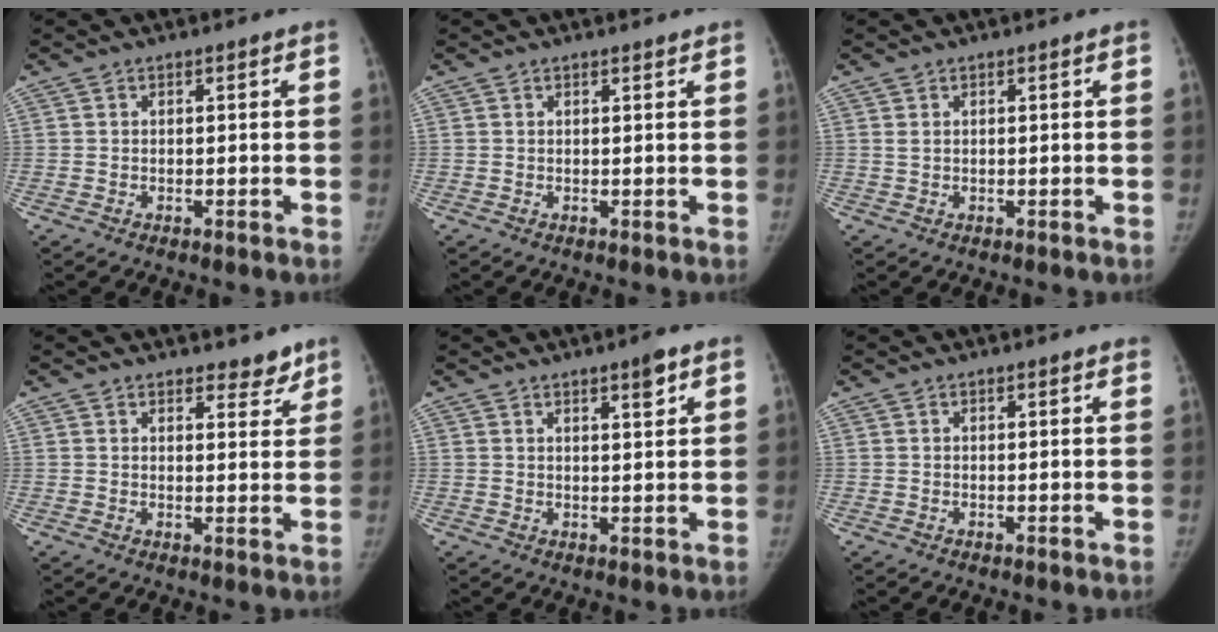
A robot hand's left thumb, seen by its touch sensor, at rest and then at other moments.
{"total": 0.7, "force": [0.6, 0.0, 0.2], "torque": [-0.005, -0.004, 0.011]}
{"total": 0.6, "force": [0.3, 0.2, 0.4], "torque": [-0.009, 0.004, 0.008]}
{"total": 4.1, "force": [3.4, 1.8, 1.5], "torque": [0.006, -0.023, 0.045]}
{"total": 3.5, "force": [2.2, 0.6, 2.7], "torque": [-0.036, -0.014, 0.034]}
{"total": 1.7, "force": [1.5, 0.3, 0.7], "torque": [-0.006, 0.001, 0.014]}